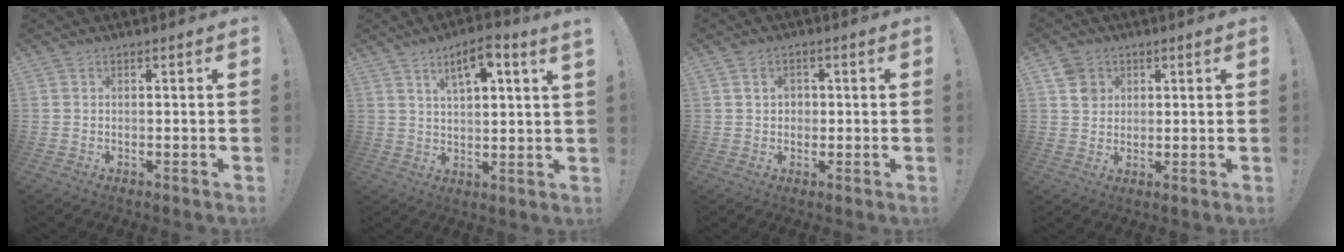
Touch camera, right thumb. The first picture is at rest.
{"total": 7.8, "force": [4.6, 1.4, 6.1], "torque": [-0.096, -0.018, 0.073]}
{"total": 2.9, "force": [0.5, 2.5, 1.3], "torque": [-0.016, -0.001, 0.006]}
{"total": 5.9, "force": [2.7, 4.9, 1.7], "torque": [-0.020, -0.008, 0.054]}